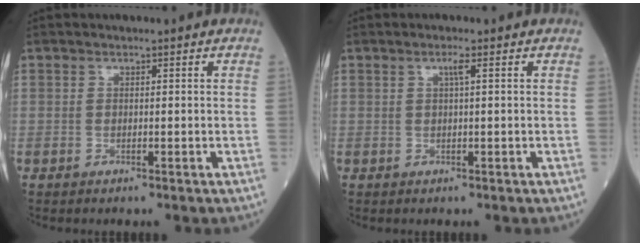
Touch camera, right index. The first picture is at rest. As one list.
[{"total": 1.2, "force": [0.4, -0.2, 1.1], "torque": [-0.022, 0.001, 0.006]}]